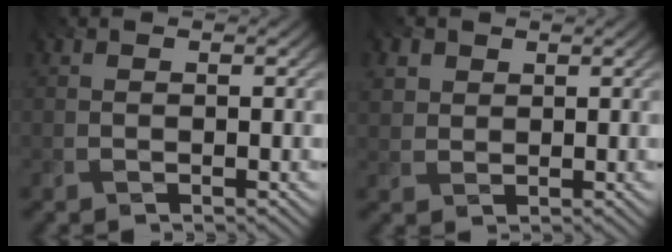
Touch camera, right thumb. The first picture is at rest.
{"total": 2.7, "force": [1.1, 2.3, 0.9], "torque": [-0.032, -0.003, 0.035]}